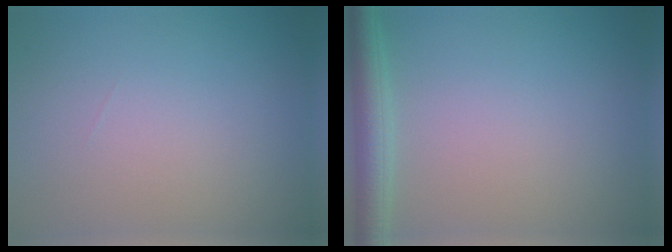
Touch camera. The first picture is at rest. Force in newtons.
{"total": 3.3, "press": 3.3, "slide": 0.2}